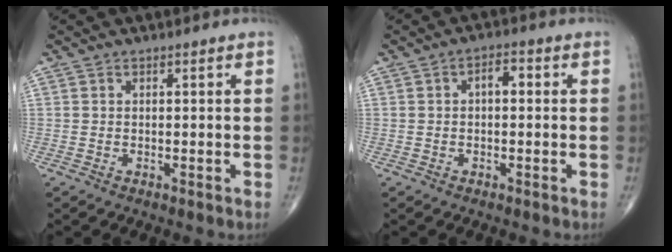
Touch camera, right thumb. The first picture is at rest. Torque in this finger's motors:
{"motor_torque": [0.76, 0.81, 0.37, -0.07, -0.01]}